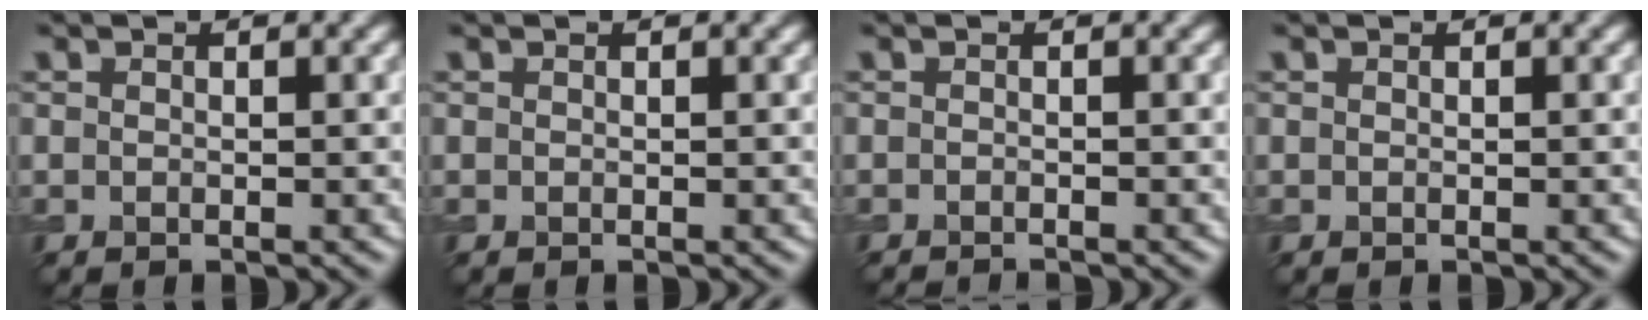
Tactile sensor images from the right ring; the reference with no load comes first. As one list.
[{"total": 0.0}, {"total": 1.2, "force": [-1.1, 0.1, 0.3], "torque": [0.003, -0.006, -0.019]}, {"total": 0.0}]